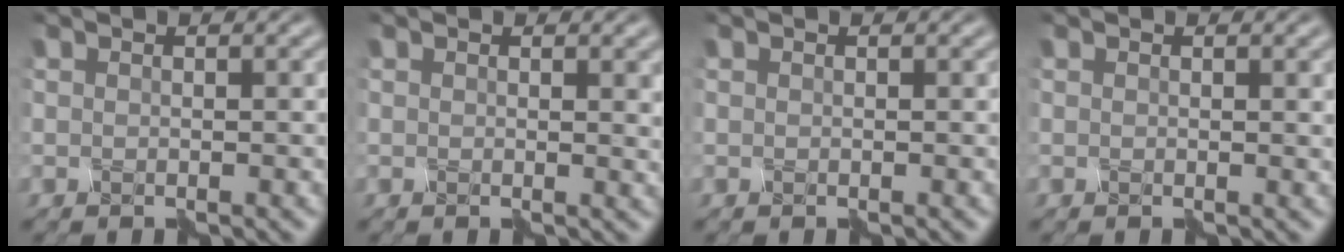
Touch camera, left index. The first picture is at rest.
{"total": 1.6, "force": [0.7, 0.5, 1.4], "torque": [-0.019, 0.002, 0.014]}
{"total": 0.0}
{"total": 0.6, "force": [0.3, 0.0, 0.5], "torque": [-0.006, 0.000, 0.007]}